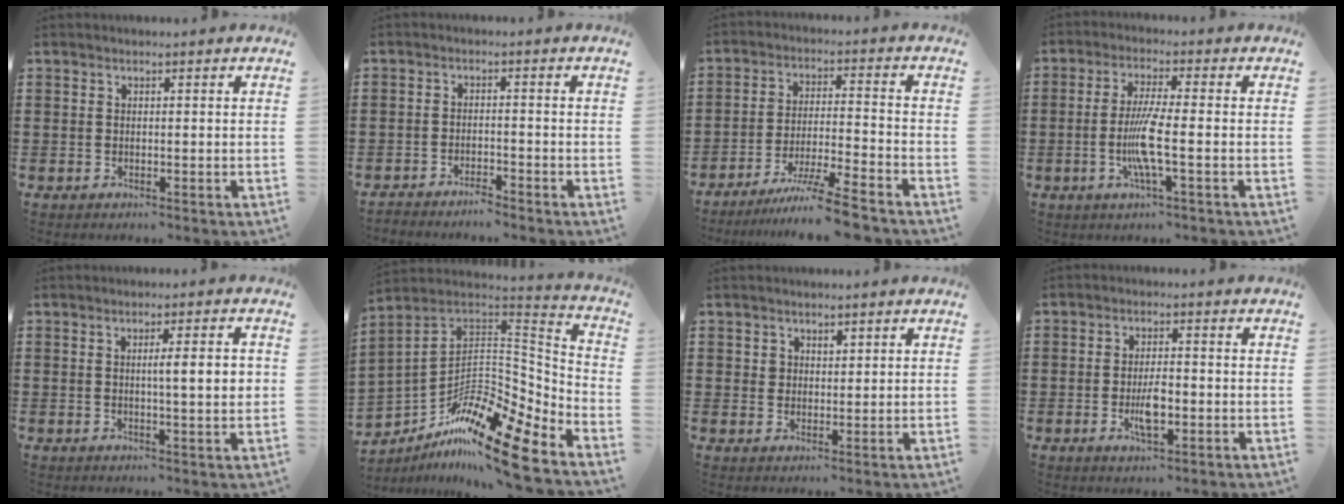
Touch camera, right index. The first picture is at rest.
{"total": 2.3, "force": [-2.3, 0.0, -0.1], "torque": [-0.004, 0.004, -0.051]}
{"total": 8.3, "force": [-7.1, -0.5, 4.4], "torque": [-0.080, -0.006, -0.136]}
{"total": 6.8, "force": [-1.7, 0.4, 6.6], "torque": [-0.142, -0.019, -0.039]}
{"total": 4.8, "force": [0.5, 0.6, 4.7], "torque": [-0.077, -0.003, 0.003]}
{"total": 15.2, "force": [-10.5, 3.8, 10.3], "torque": [-0.182, 0.011, -0.199]}
{"total": 1.9, "force": [1.3, 1.3, 0.2], "torque": [-0.008, 0.006, 0.026]}
{"total": 4.5, "force": [-1.1, 1.6, 4.1], "torque": [-0.084, -0.001, -0.024]}